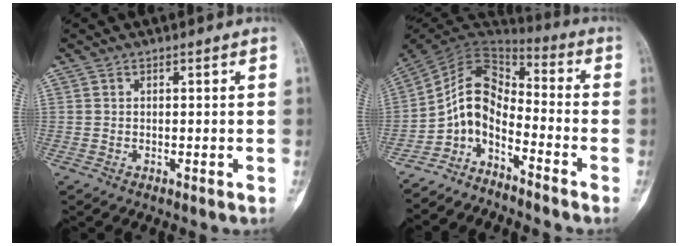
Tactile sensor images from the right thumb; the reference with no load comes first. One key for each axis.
{"total": 10.2, "fx": -5.7, "fy": 5.6, "fz": 6.2, "tx": -0.099, "ty": 0.088, "tz": -0.119}